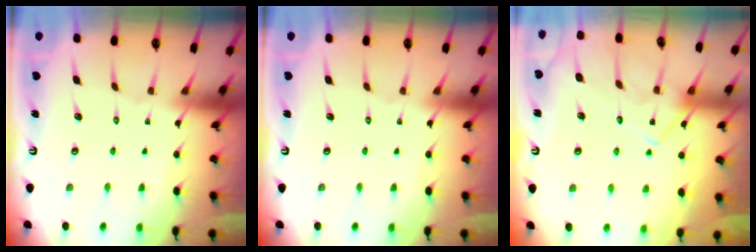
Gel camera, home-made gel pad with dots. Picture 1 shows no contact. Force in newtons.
{"total": 0.0}
{"total": 12.2, "press": 12.2, "slide": 0.5}